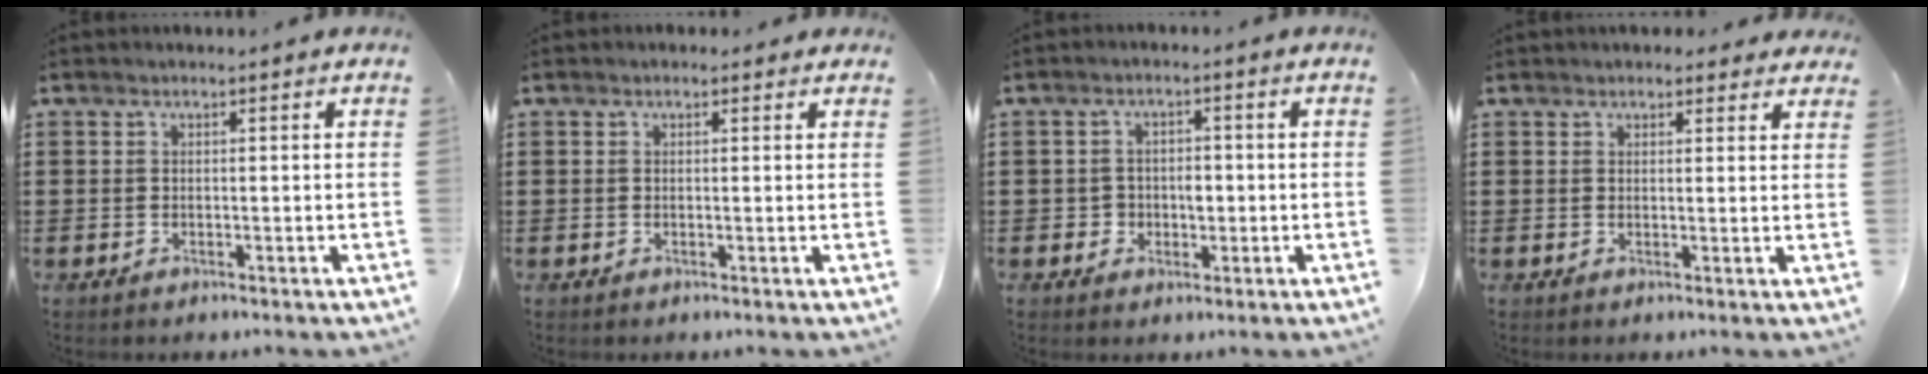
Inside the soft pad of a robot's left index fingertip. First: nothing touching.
{"total": 0.7, "force": [0.2, 0.6, 0.3], "torque": [-0.007, 0.007, 0.003]}
{"total": 2.6, "force": [-0.6, 2.3, 1.1], "torque": [-0.030, 0.005, -0.016]}
{"total": 1.9, "force": [1.8, 0.7, 0.3], "torque": [-0.001, 0.000, 0.032]}